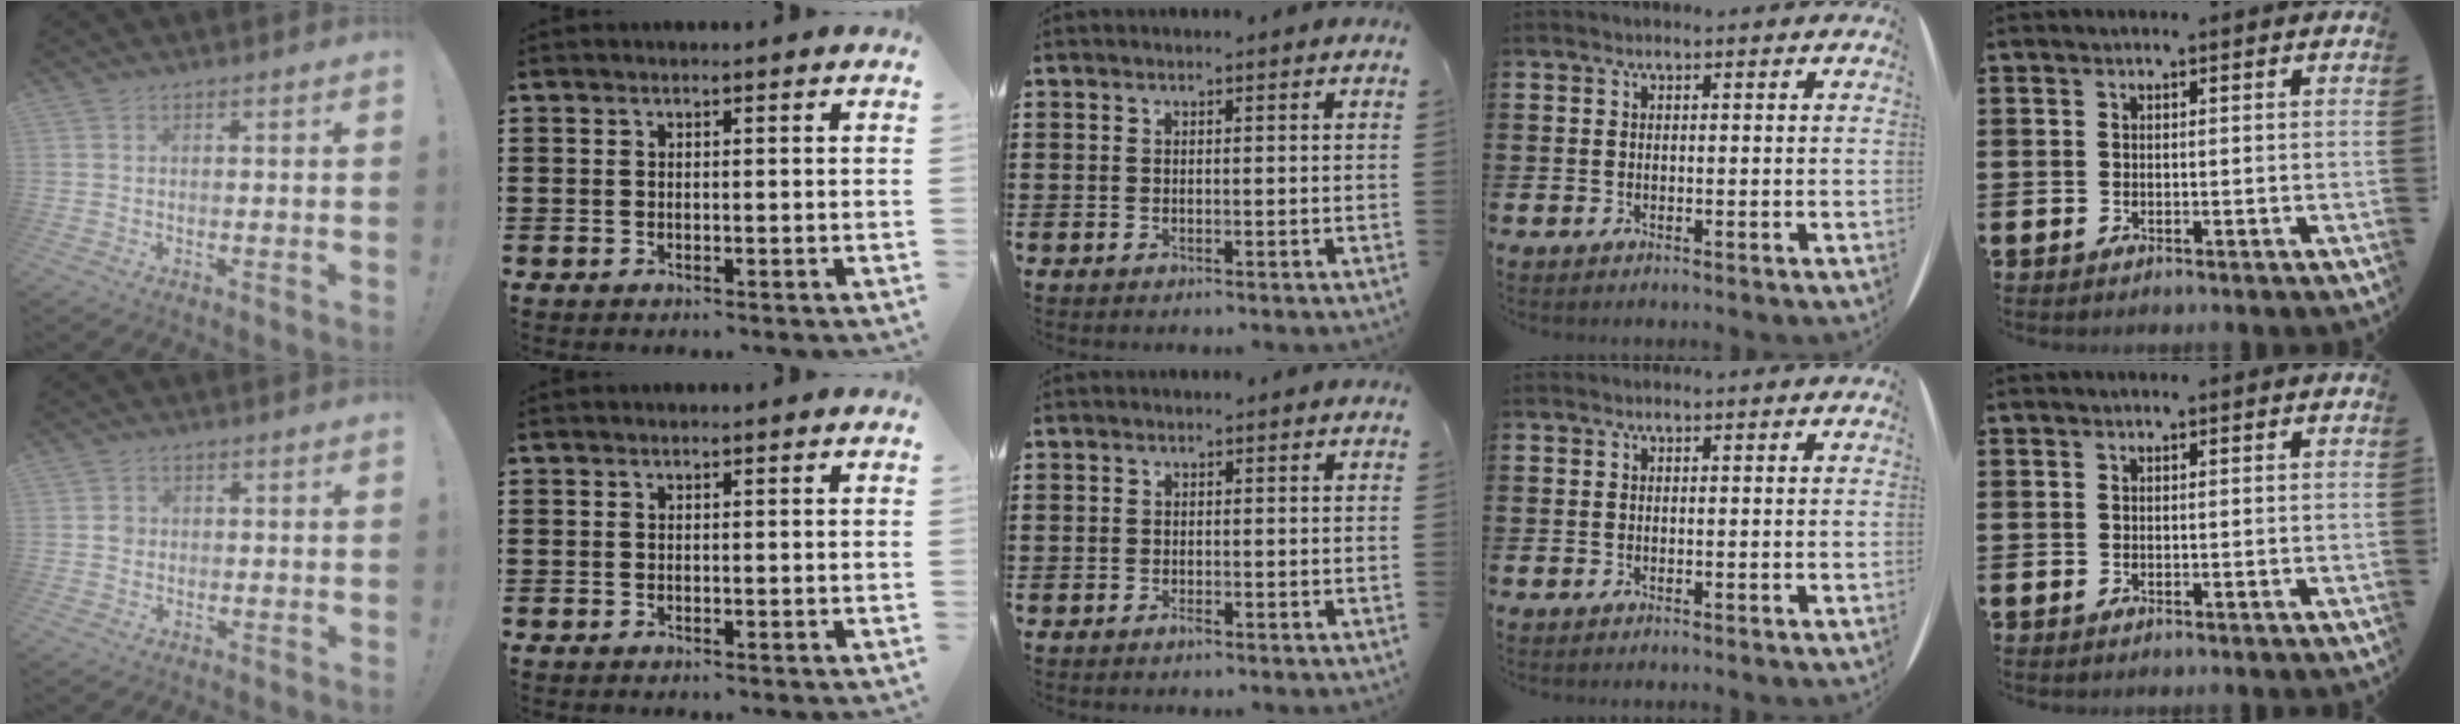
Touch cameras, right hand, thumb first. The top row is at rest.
{"thumb": {"total": 1.8, "force": [-0.2, 1.7, 0.5], "torque": [0.008, -0.001, -0.007]}, "middle": {"total": 0.9, "force": [-0.7, 0.3, 0.4], "torque": [-0.009, -0.003, -0.014]}}